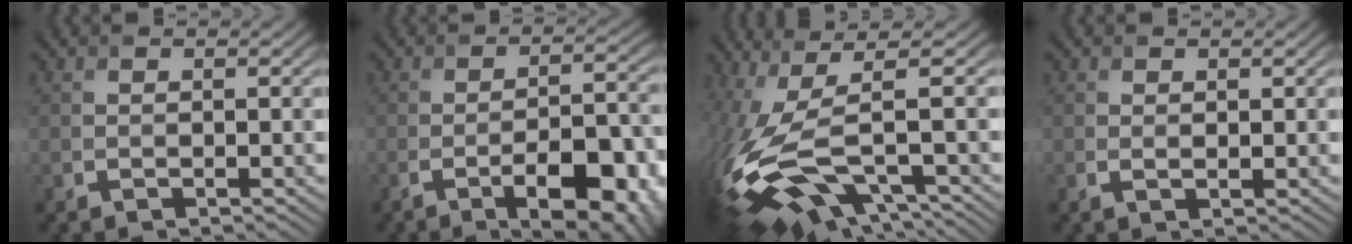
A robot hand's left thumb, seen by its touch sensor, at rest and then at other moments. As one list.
[{"total": 9.3, "force": [-5.0, 2.6, 7.4], "torque": [-0.103, 0.004, -0.067]}, {"total": 14.8, "force": [-3.5, 4.8, 13.6], "torque": [-0.322, -0.012, -0.042]}, {"total": 0.8, "force": [0.4, 0.3, 0.7], "torque": [-0.016, 0.000, 0.009]}]